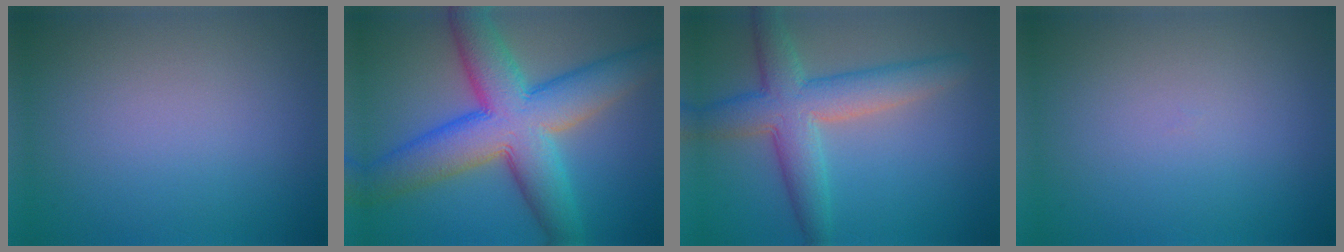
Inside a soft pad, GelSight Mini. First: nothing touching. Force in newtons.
{"total": 10.9, "press": 10.9, "slide": 0.1}
{"total": 6.0, "press": 6.0, "slide": 0.5}
{"total": 0.0}